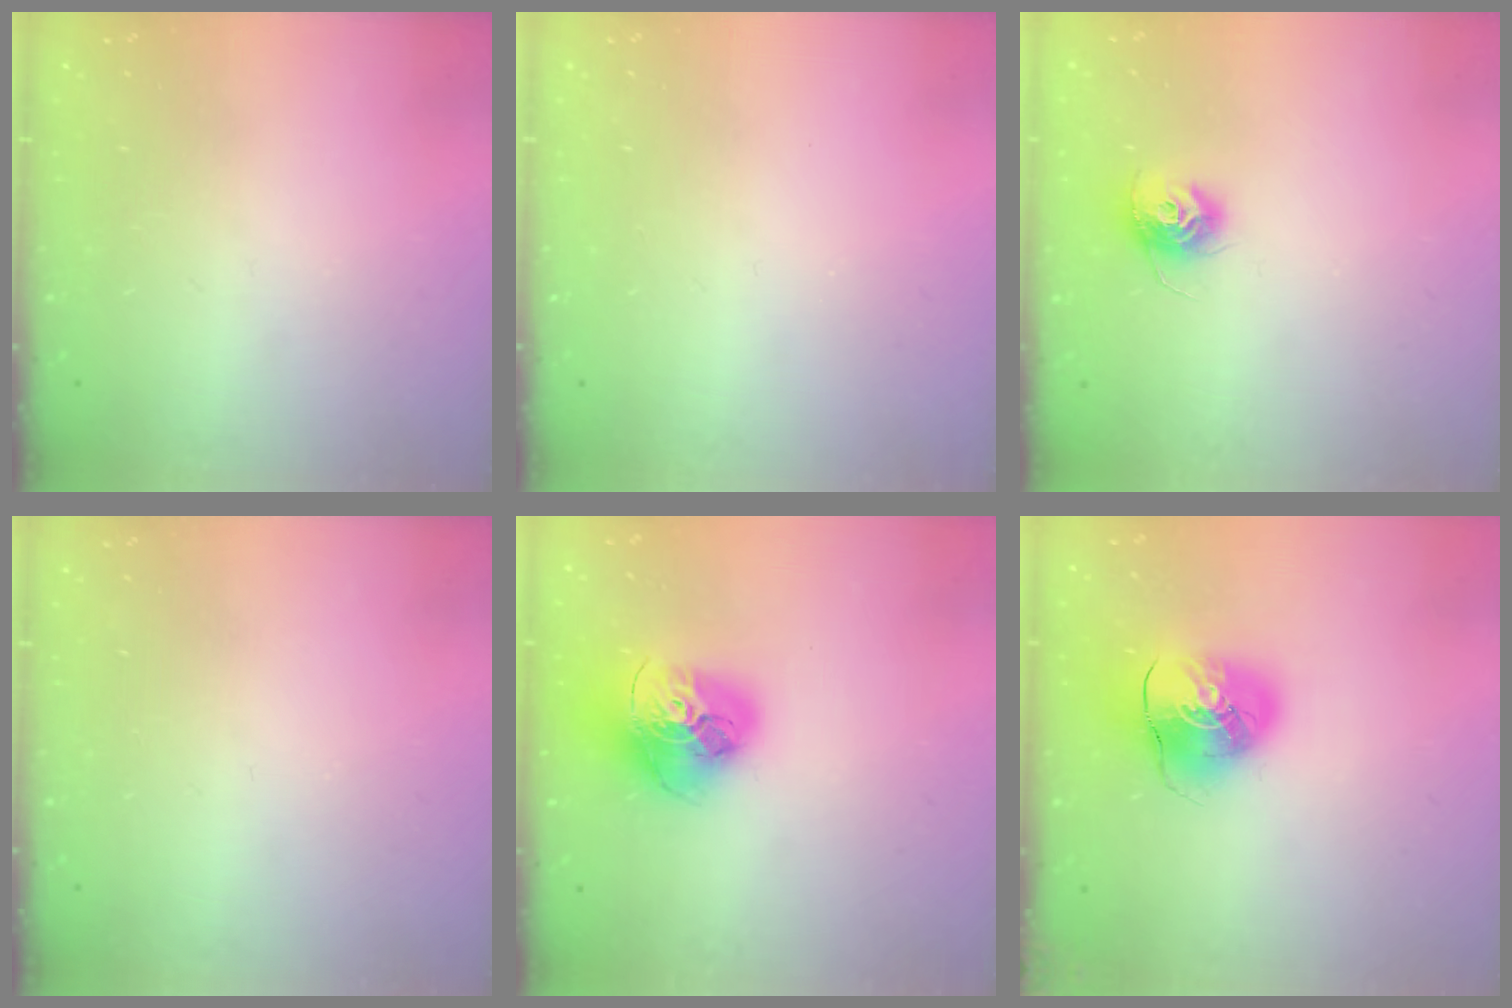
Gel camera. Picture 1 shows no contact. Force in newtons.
{"total": 0.0}
{"total": 10.3, "press": 10.3, "slide": 0.4}
{"total": 0.0}
{"total": 18.4, "press": 18.3, "slide": 1.9}
{"total": 10.8, "press": 10.6, "slide": 1.6}